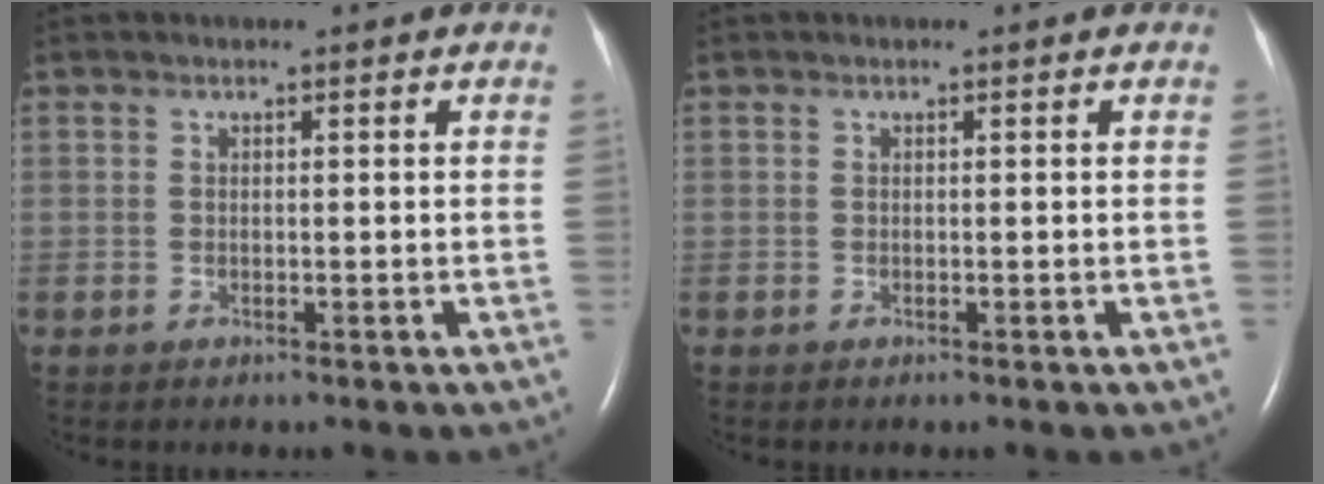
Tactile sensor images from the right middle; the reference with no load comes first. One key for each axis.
{"total": 0.0}